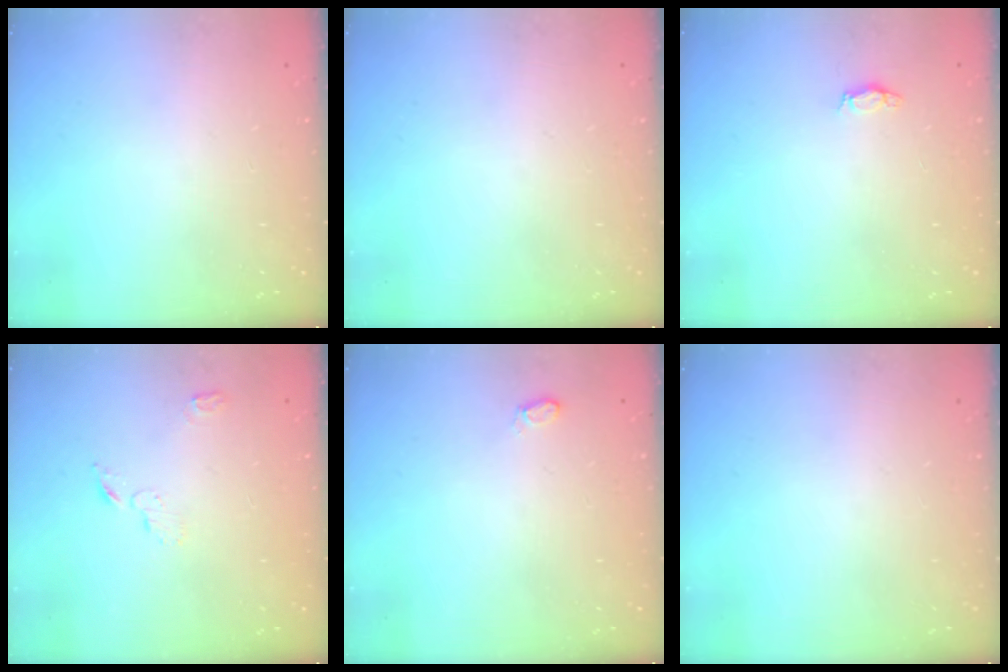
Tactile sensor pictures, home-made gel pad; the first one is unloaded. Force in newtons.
{"total": 0.0}
{"total": 2.8, "press": 2.8, "slide": 0.4}
{"total": 4.0, "press": 4.0, "slide": 0.4}
{"total": 3.9, "press": 3.7, "slide": 1.3}
{"total": 0.0}